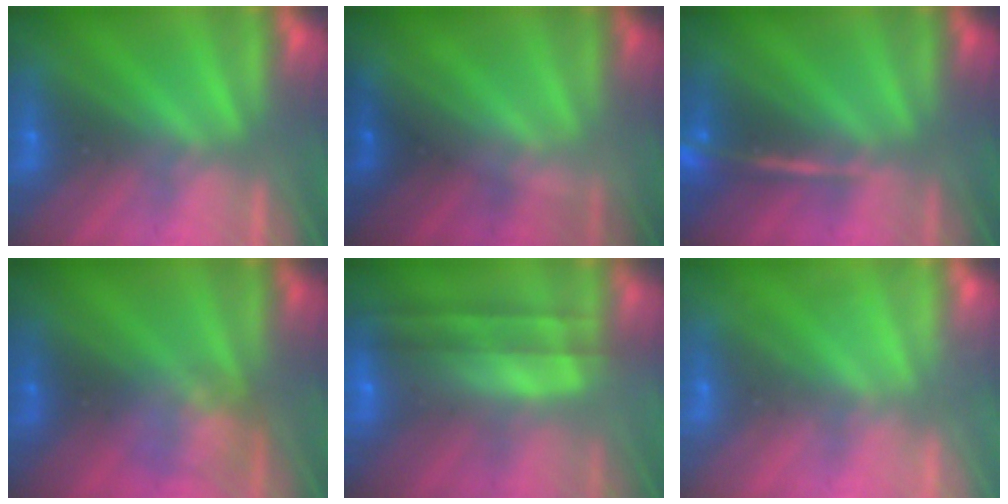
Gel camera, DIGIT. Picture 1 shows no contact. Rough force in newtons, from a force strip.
{"total": 1.3}
{"total": 2.4}
{"total": 2.3}
{"total": 6.8}
{"total": 2.3}